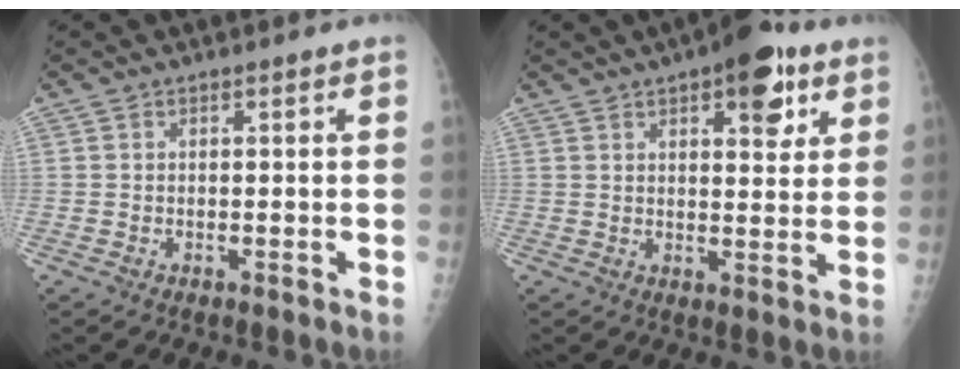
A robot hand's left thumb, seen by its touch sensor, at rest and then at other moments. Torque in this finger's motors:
{"motor_torque": [1.18, 0.87, 1.10, -0.32, 0.14]}